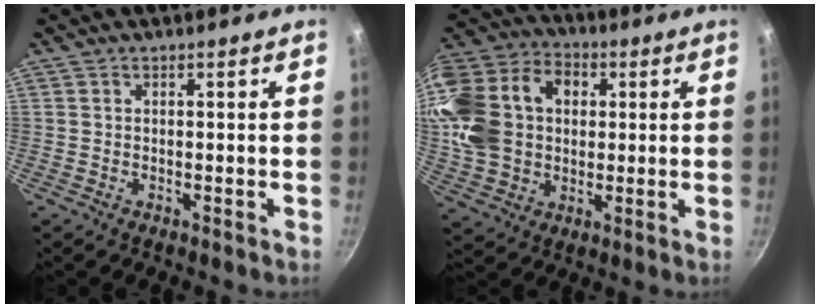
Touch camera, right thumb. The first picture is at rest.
{"total": 21.8, "force": [3.1, 16.6, 13.9], "torque": [-0.261, 0.036, 0.056]}